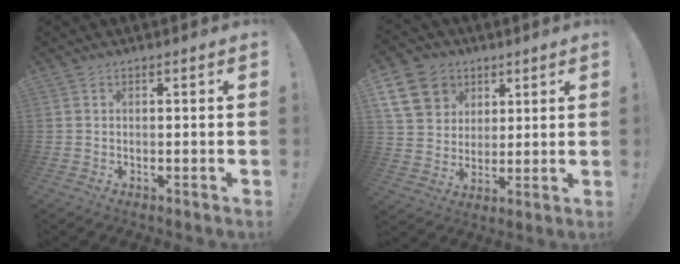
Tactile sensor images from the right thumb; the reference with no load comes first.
{"total": 15.1, "force": [6.2, 12.2, 6.2], "torque": [-0.089, -0.024, 0.130]}